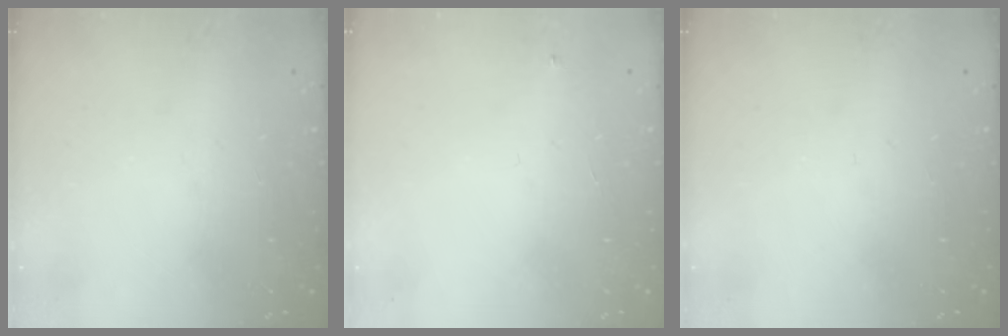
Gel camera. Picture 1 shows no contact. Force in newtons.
{"total": 3.0, "press": 2.9, "slide": 0.4}
{"total": 0.0}